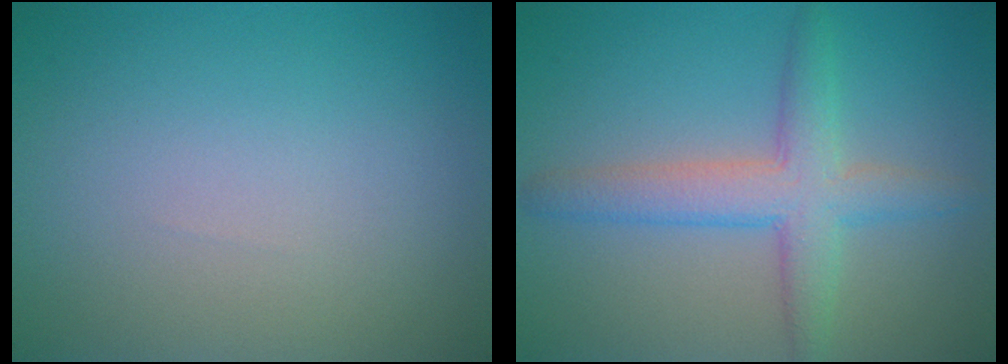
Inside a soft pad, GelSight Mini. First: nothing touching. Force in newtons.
{"total": 4.4, "press": 4.4, "slide": 0.2}